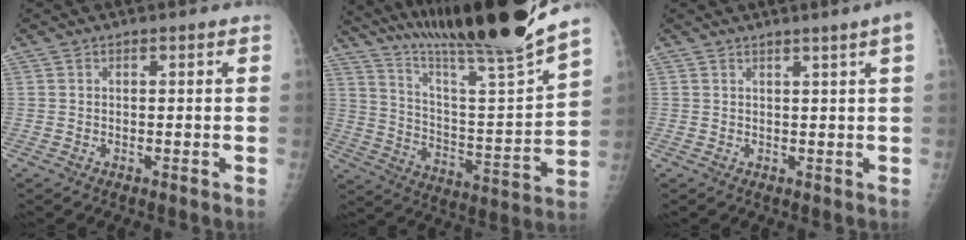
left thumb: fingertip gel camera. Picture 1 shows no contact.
{"total": 24.3, "force": [20.6, -0.7, 12.8], "torque": [-0.195, -0.116, 0.335]}
{"total": 3.0, "force": [1.6, -0.9, 2.5], "torque": [-0.037, -0.006, 0.026]}